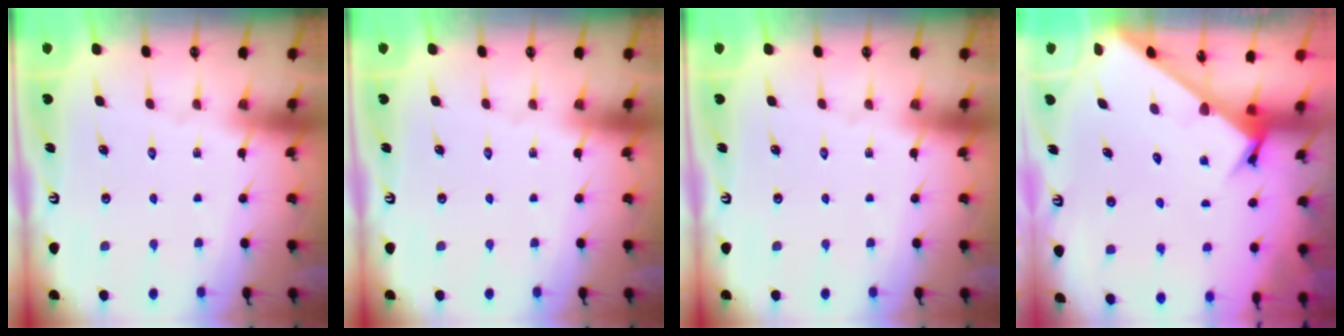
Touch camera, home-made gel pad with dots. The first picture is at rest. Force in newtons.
{"total": 0.0}
{"total": 0.0}
{"total": 3.4, "press": 3.4, "slide": 0.2}